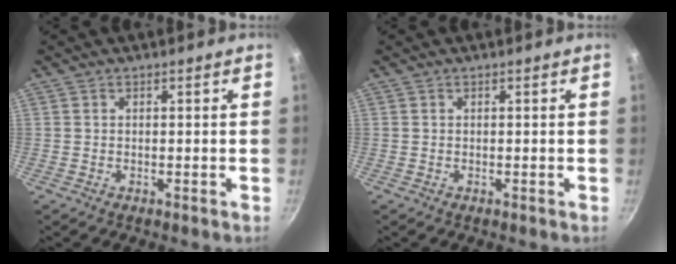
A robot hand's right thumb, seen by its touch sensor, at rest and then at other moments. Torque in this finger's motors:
{"motor_torque": [0.00, 0.00, 0.00, 0.00, 0.01]}